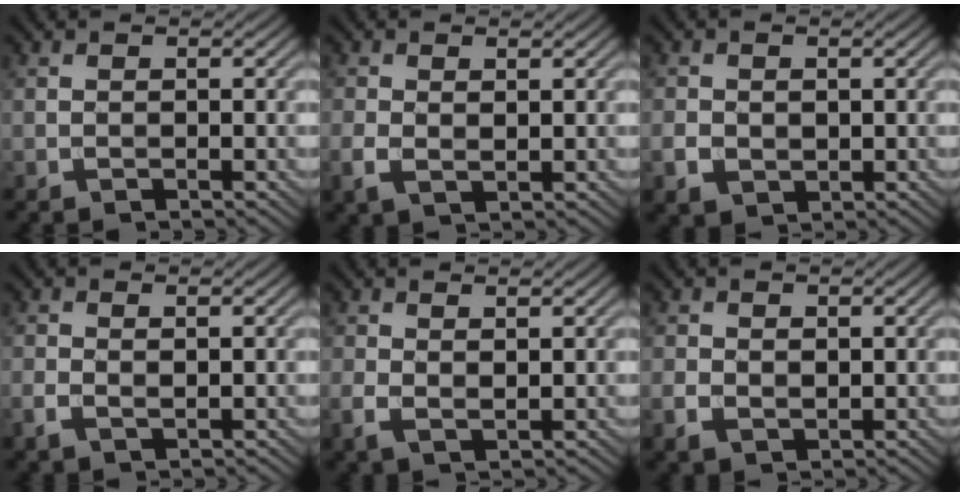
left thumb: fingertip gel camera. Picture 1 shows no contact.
{"total": 2.5, "force": [0.2, 1.3, 2.1], "torque": [-0.049, -0.004, 0.005]}
{"total": 2.8, "force": [-0.4, 2.2, 1.6], "torque": [-0.038, -0.007, -0.006]}
{"total": 2.0, "force": [-0.1, 0.9, 1.7], "torque": [-0.038, -0.003, -0.001]}
{"total": 2.6, "force": [0.7, 0.9, 2.3], "torque": [-0.053, -0.001, 0.015]}
{"total": 2.6, "force": [0.0, 2.0, 1.6], "torque": [-0.036, -0.007, 0.002]}